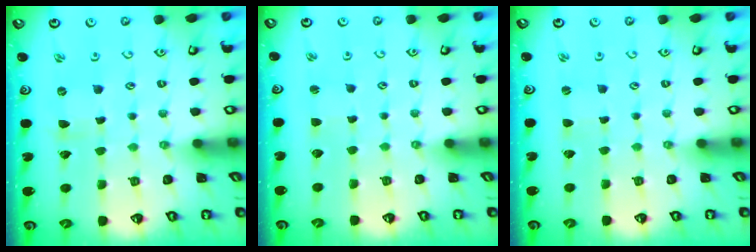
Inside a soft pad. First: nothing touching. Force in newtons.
{"total": 1.3, "press": 1.3, "slide": 0.2}
{"total": 0.0}